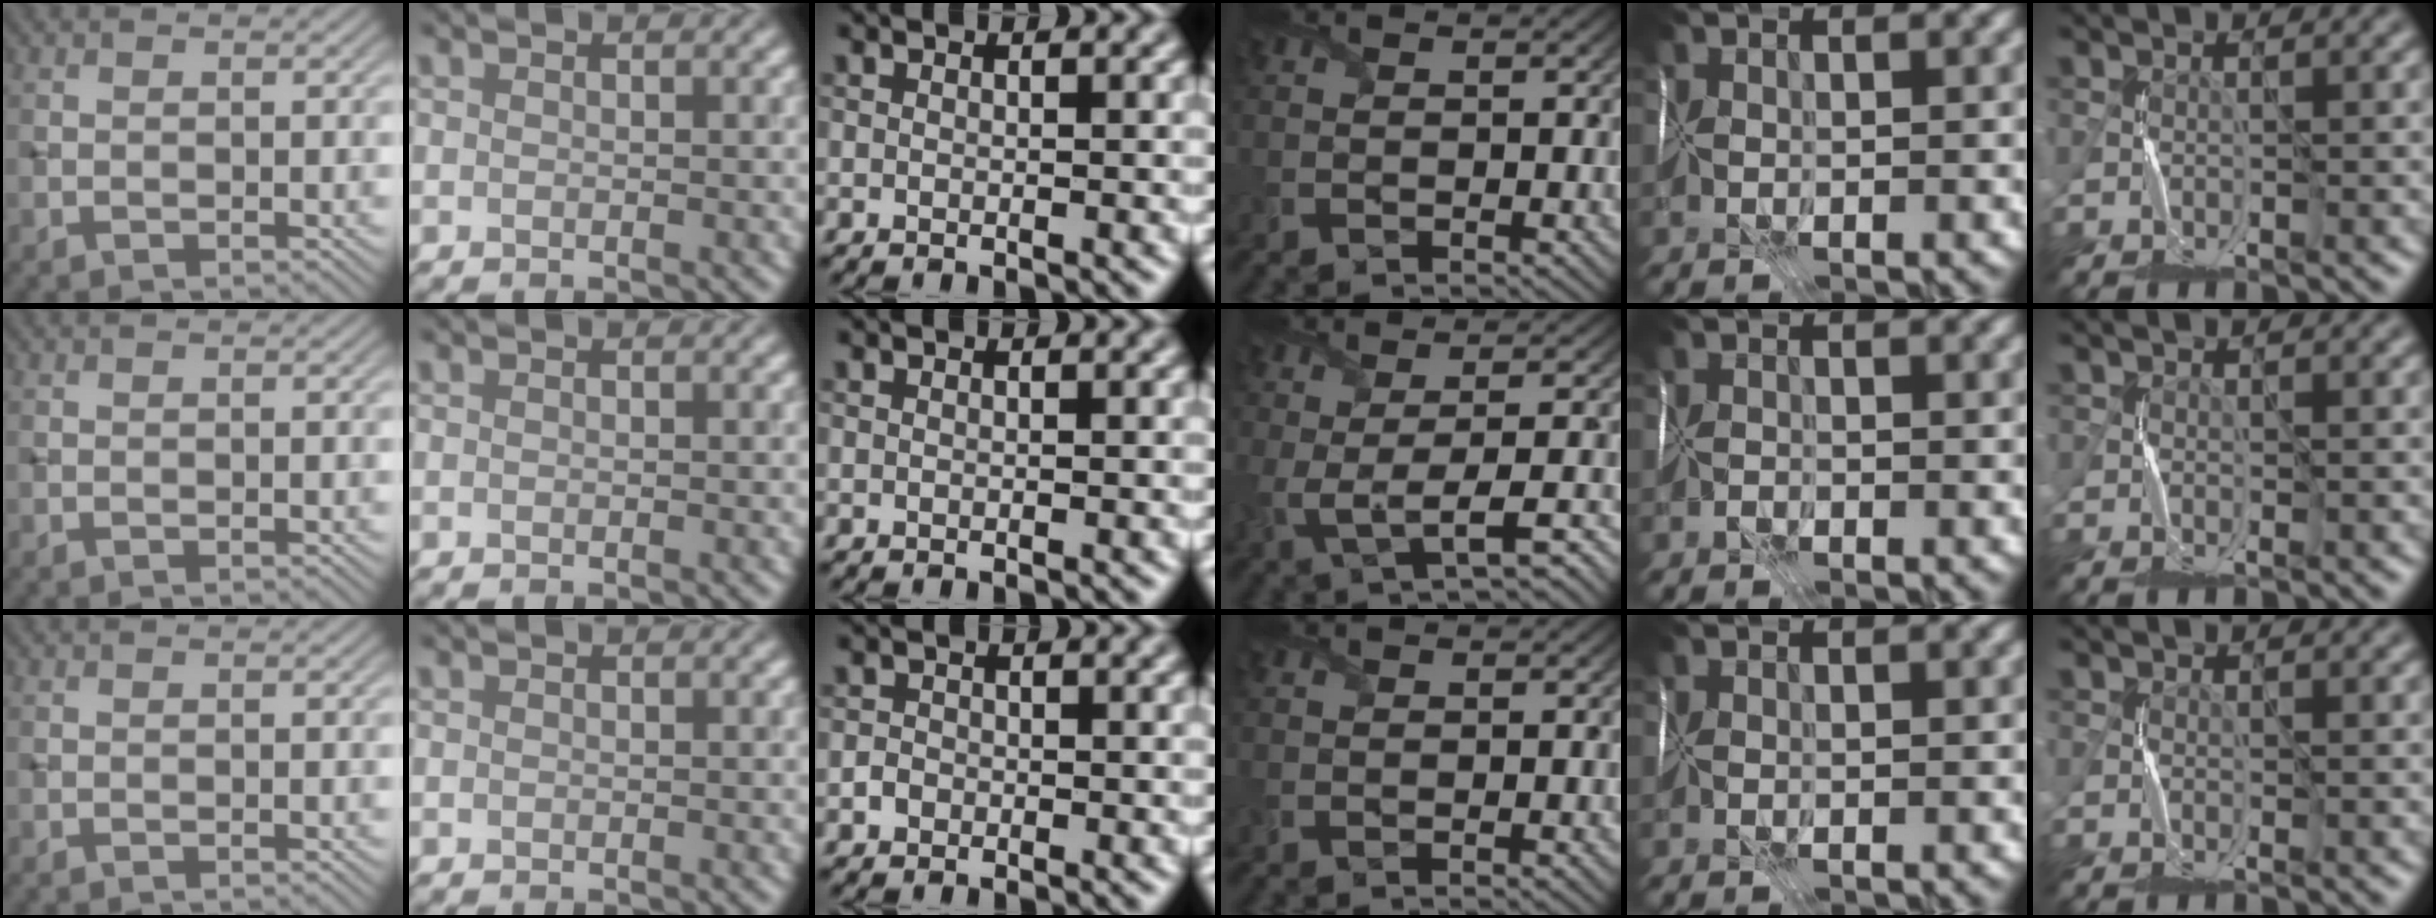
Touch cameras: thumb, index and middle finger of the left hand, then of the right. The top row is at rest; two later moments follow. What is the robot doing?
{"motion": "fold", "object": "wrapping paper"}